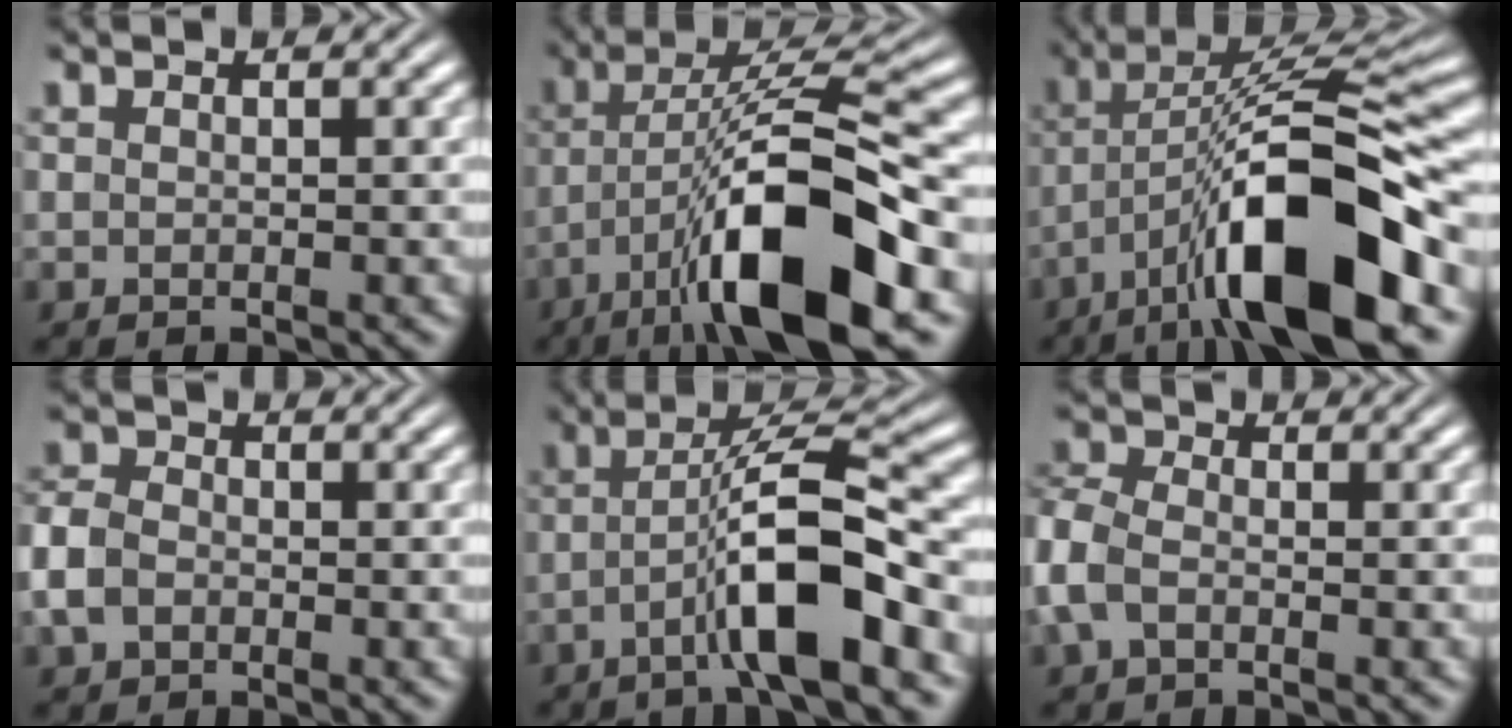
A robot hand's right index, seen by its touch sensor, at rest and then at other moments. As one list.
[{"total": 12.0, "force": [-3.0, 3.5, 11.1], "torque": [-0.184, -0.014, -0.036]}, {"total": 13.1, "force": [-2.7, 4.6, 12.0], "torque": [-0.187, -0.005, -0.034]}, {"total": 3.1, "force": [-0.8, 2.6, 1.5], "torque": [-0.052, -0.009, -0.011]}, {"total": 6.8, "force": [-0.9, 1.2, 6.7], "torque": [-0.109, 0.003, -0.016]}, {"total": 4.3, "force": [-0.8, 3.6, 2.2], "torque": [-0.070, -0.009, -0.017]}]